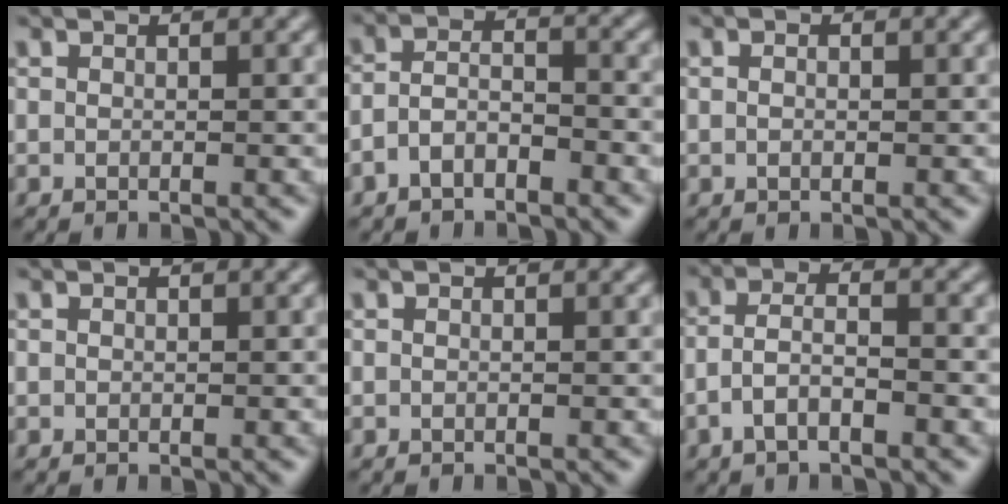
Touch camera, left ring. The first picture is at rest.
{"total": 2.9, "force": [-1.8, 1.3, 1.9], "torque": [-0.039, 0.007, -0.040]}
{"total": 0.9, "force": [0.2, 0.6, 0.6], "torque": [-0.011, -0.001, 0.000]}
{"total": 0.0}
{"total": 0.0}
{"total": 3.3, "force": [-1.6, 1.1, 2.7], "torque": [-0.056, 0.007, -0.035]}